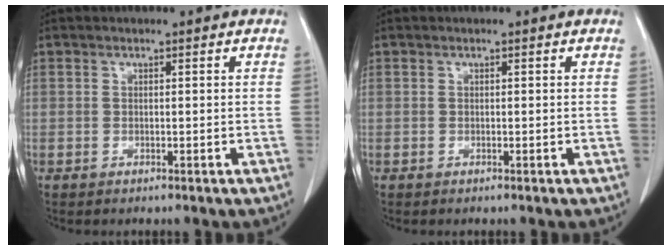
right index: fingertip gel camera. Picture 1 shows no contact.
{"total": 0.0}